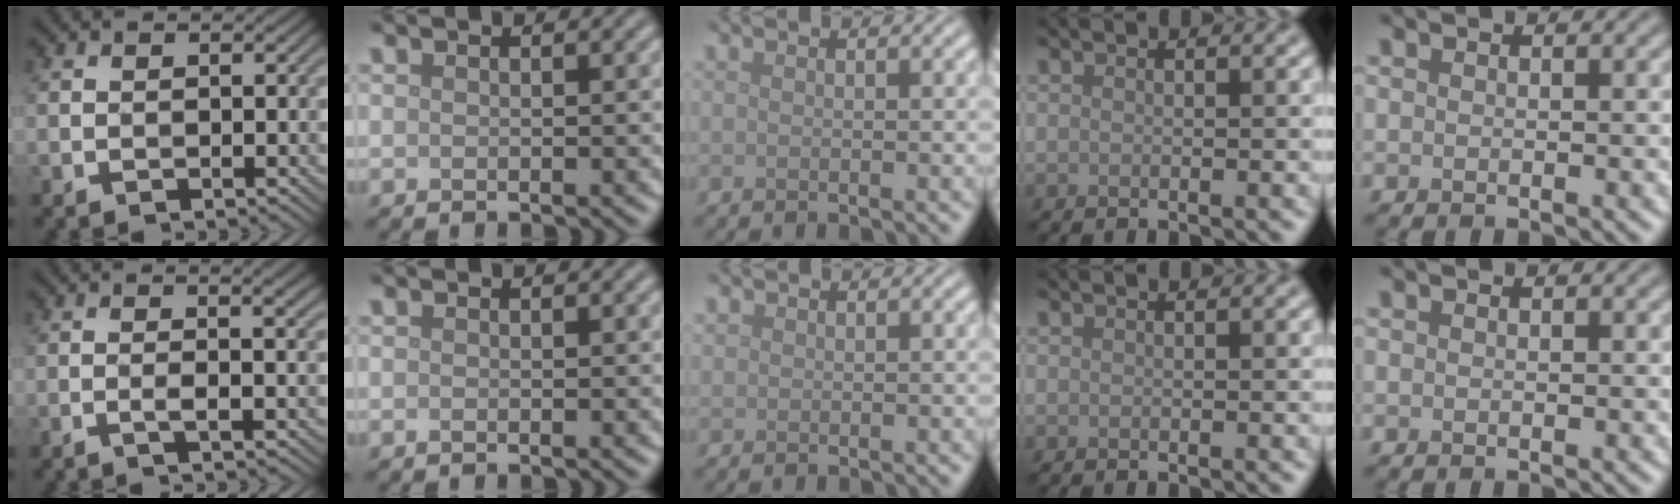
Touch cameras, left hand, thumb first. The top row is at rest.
{"thumb": {"total": 3.2, "force": [-0.1, 0.2, 3.2], "torque": [-0.047, 0.009, -0.007]}, "middle": {"total": 0.6, "force": [0.4, 0.5, 0.0], "torque": [0.002, -0.001, 0.010]}}